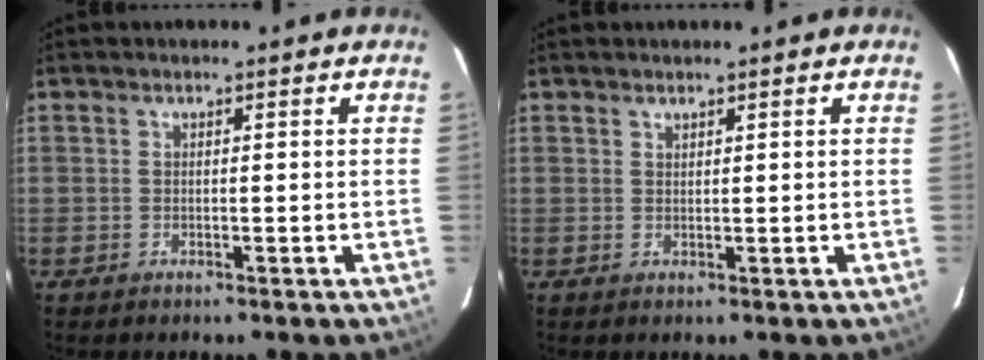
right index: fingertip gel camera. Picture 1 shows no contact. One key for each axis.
{"total": 0.7, "fx": 0.6, "fy": 0.2, "fz": 0.1, "tx": -0.001, "ty": 0.001, "tz": 0.013}